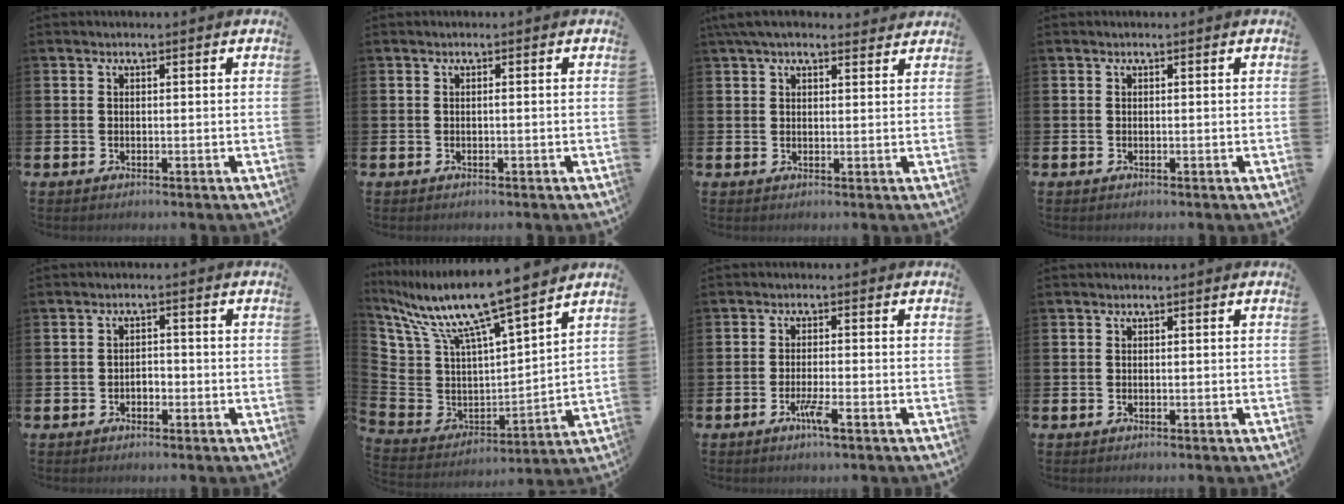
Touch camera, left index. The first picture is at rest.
{"total": 0.0}
{"total": 4.1, "force": [3.5, 1.3, 1.7], "torque": [-0.040, -0.007, 0.066]}
{"total": 0.0}
{"total": 1.3, "force": [-0.7, 1.0, 0.6], "torque": [-0.005, -0.002, -0.018]}
{"total": 11.4, "force": [10.3, 1.6, 4.7], "torque": [-0.142, -0.073, 0.176]}
{"total": 2.6, "force": [-1.5, 0.2, 2.1], "torque": [-0.040, -0.001, -0.026]}
{"total": 0.0}